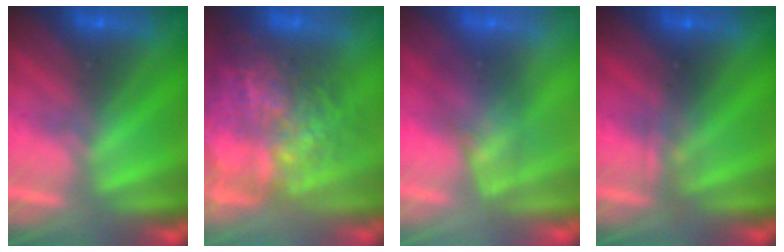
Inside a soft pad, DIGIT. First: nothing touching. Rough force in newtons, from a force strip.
{"total": 11.8}
{"total": 2.5}
{"total": 2.3}